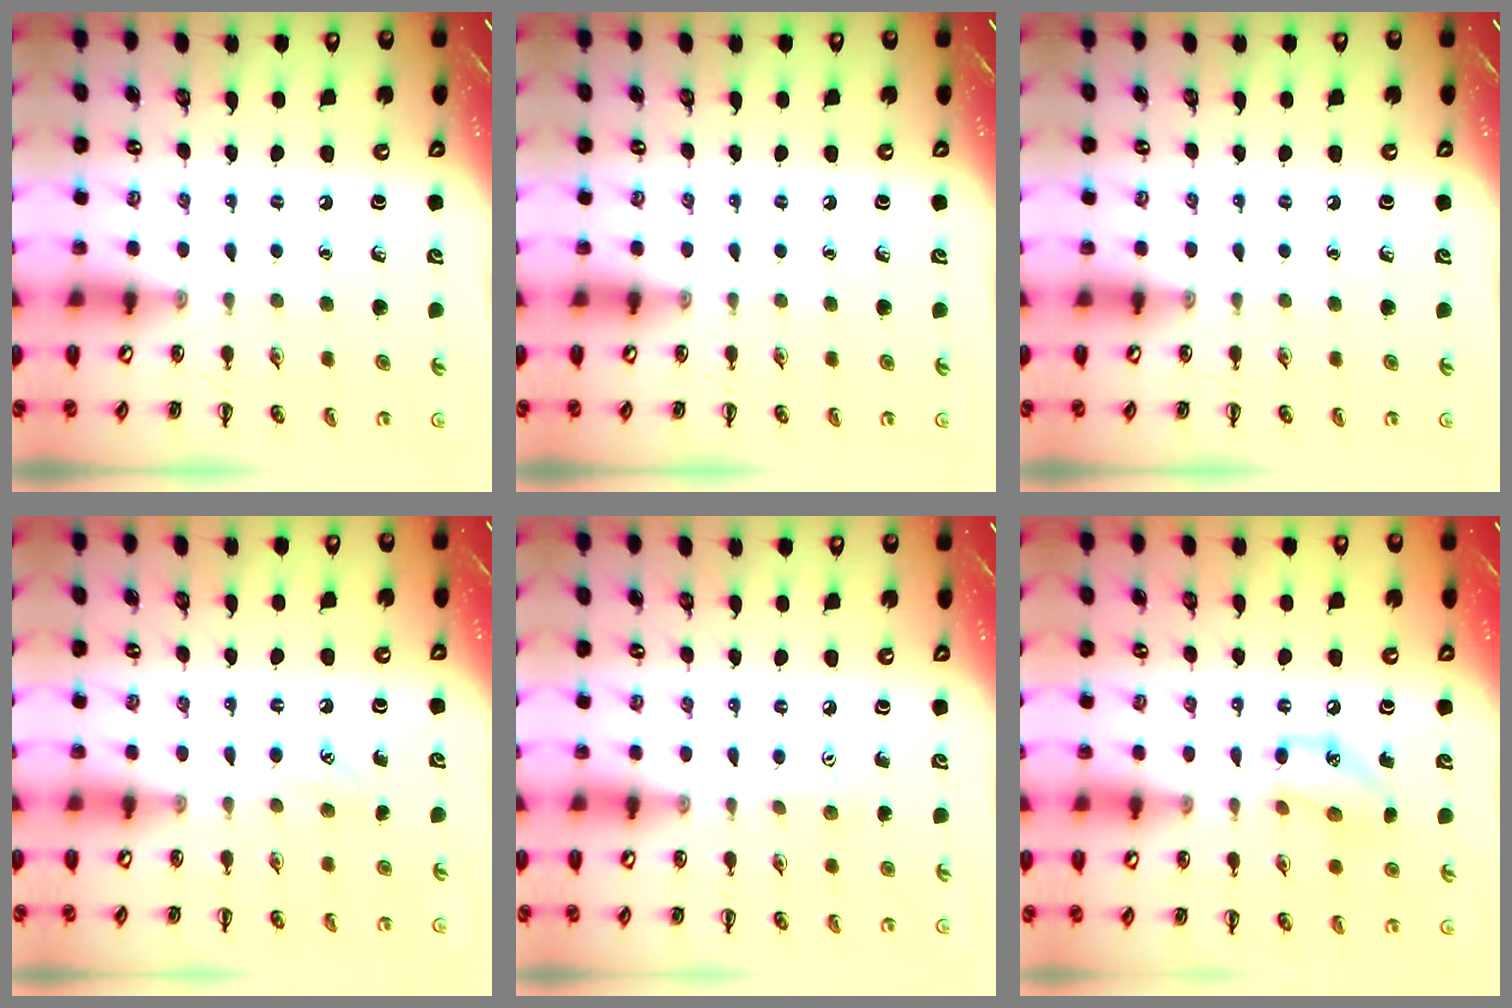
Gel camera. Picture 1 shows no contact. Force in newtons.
{"total": 0.0}
{"total": 0.0}
{"total": 3.3, "press": 3.2, "slide": 0.8}
{"total": 5.8, "press": 5.6, "slide": 1.5}
{"total": 12.0, "press": 11.8, "slide": 2.2}